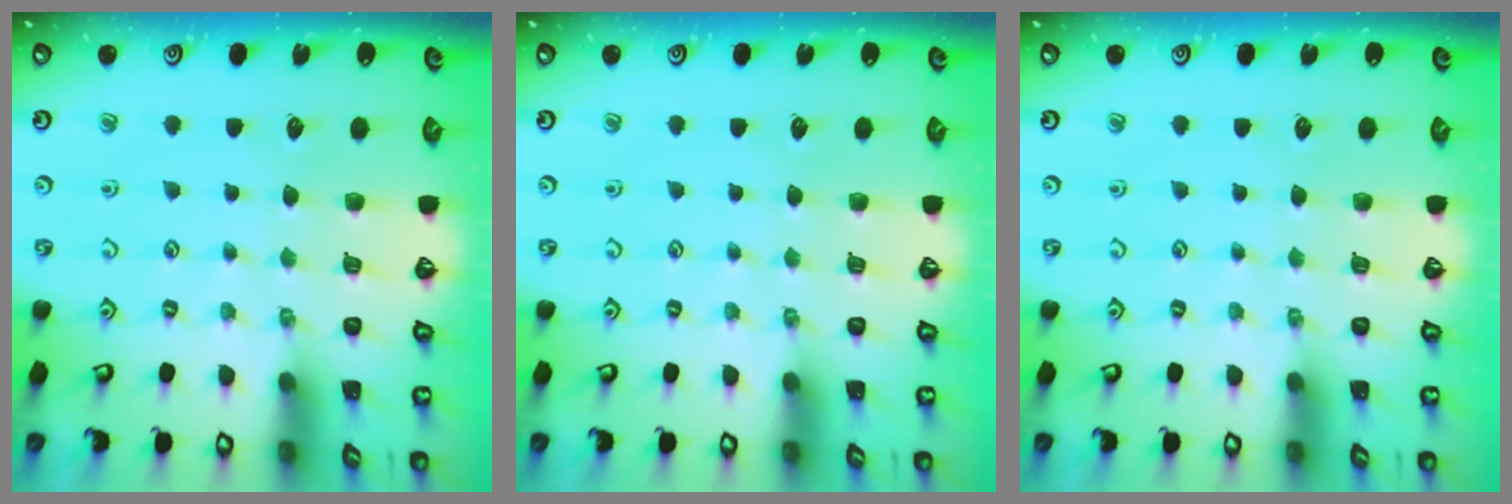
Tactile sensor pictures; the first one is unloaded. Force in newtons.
{"total": 0.0}
{"total": 0.0}